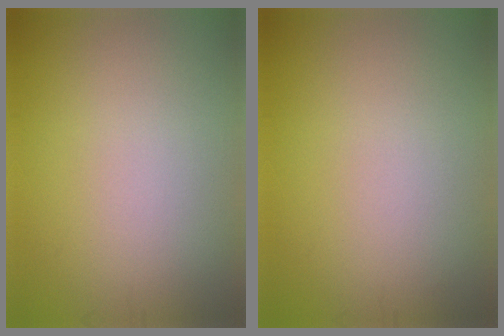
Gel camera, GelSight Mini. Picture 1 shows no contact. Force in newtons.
{"total": 0.0}